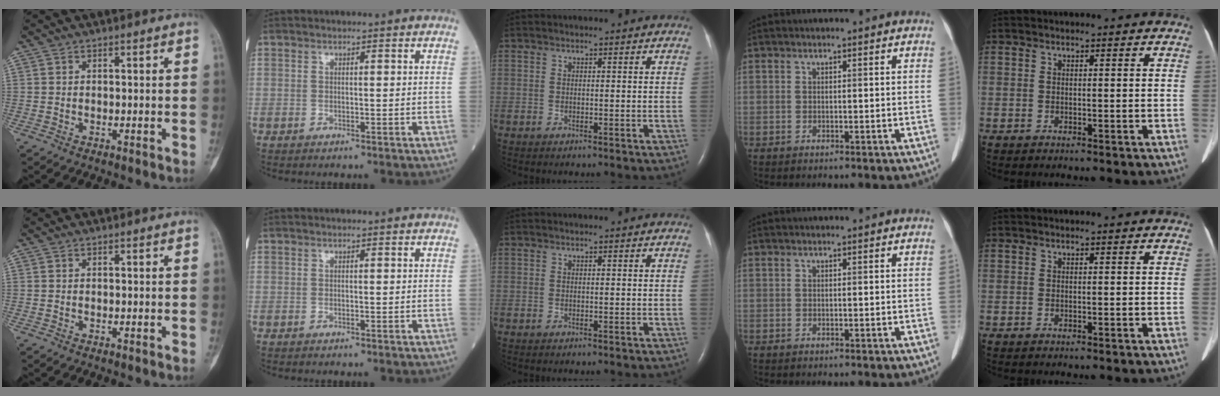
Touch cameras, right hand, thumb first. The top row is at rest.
{}